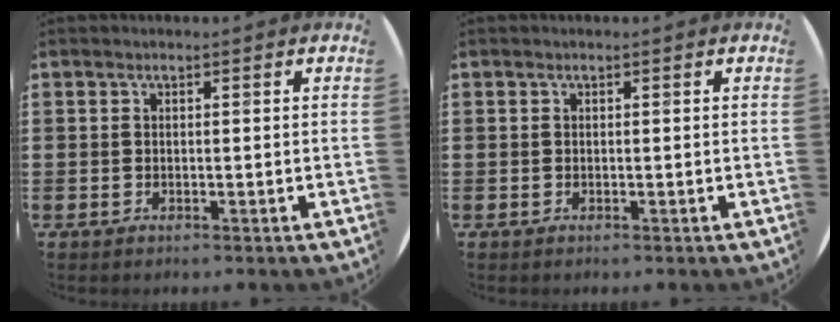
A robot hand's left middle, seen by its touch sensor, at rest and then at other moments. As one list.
[{"total": 0.0}]